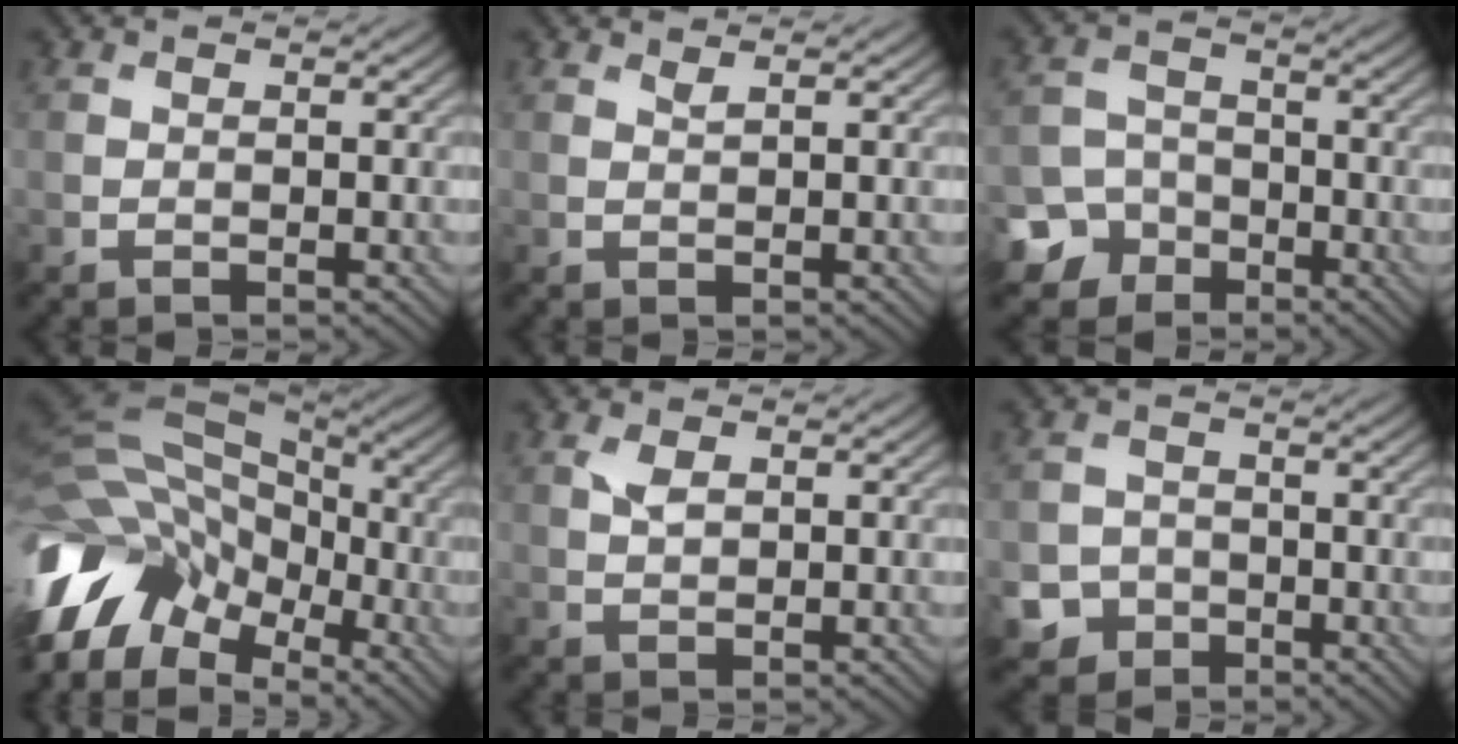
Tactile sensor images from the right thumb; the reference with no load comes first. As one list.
[{"total": 0.7, "force": [0.6, 0.0, 0.3], "torque": [-0.006, 0.001, 0.014]}, {"total": 7.0, "force": [-4.4, 5.3, 1.5], "torque": [-0.026, -0.016, -0.098]}, {"total": 15.6, "force": [-6.4, 10.4, 9.6], "torque": [-0.245, -0.014, -0.113]}, {"total": 1.9, "force": [0.8, 1.0, 1.4], "torque": [-0.035, 0.000, 0.016]}, {"total": 4.3, "force": [-2.3, 3.5, 0.9], "torque": [-0.007, -0.004, -0.052]}]